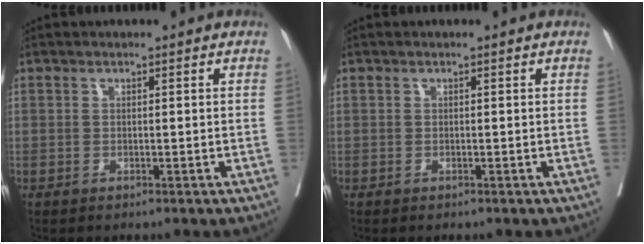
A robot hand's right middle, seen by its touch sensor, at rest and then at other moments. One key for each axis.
{"total": 0.0}